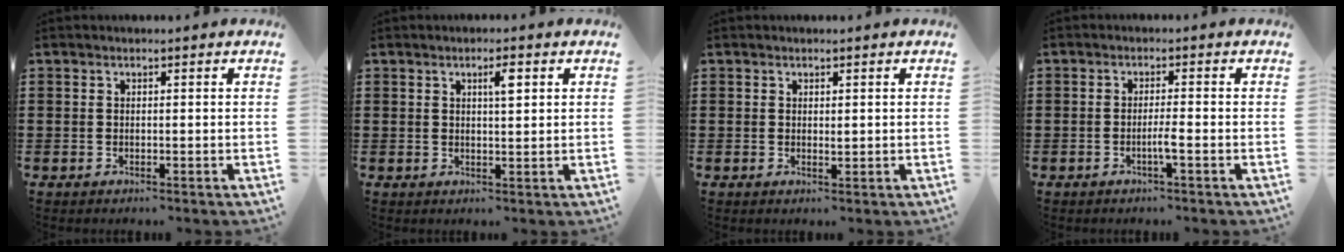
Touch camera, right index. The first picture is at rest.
{"total": 2.9, "force": [1.2, 0.6, 2.5], "torque": [-0.044, 0.003, 0.016]}
{"total": 0.8, "force": [0.3, 0.4, 0.6], "torque": [-0.012, 0.002, 0.005]}
{"total": 2.4, "force": [-1.0, -0.2, 2.2], "torque": [-0.038, -0.003, -0.019]}